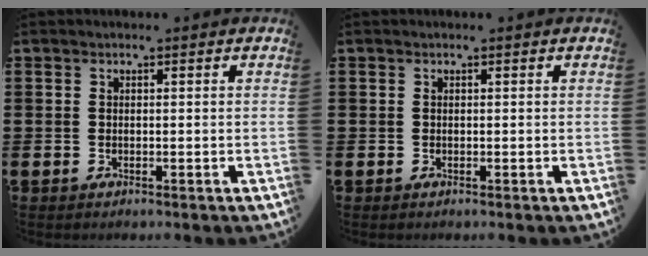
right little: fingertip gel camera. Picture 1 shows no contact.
{"total": 0.0}